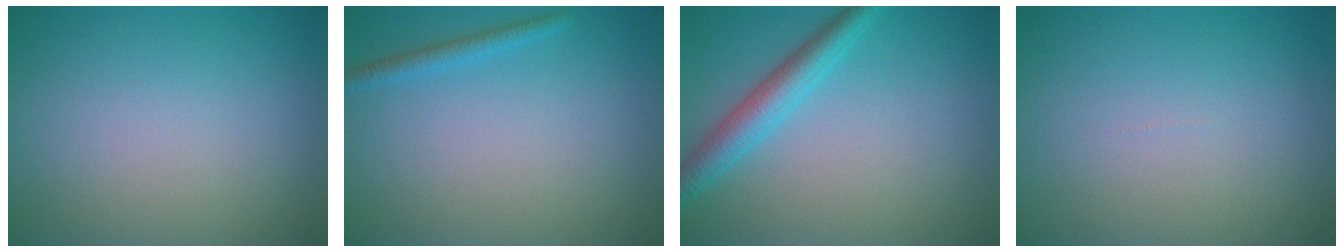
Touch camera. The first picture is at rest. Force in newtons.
{"total": 1.3, "press": 1.3, "slide": 0.0}
{"total": 3.4, "press": 3.4, "slide": 0.1}
{"total": 0.0}